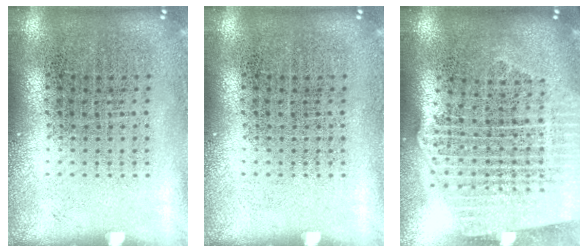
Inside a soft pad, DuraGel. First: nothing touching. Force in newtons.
{"total": 0.0}
{"total": 2.5, "press": 2.1, "slide": 1.3}